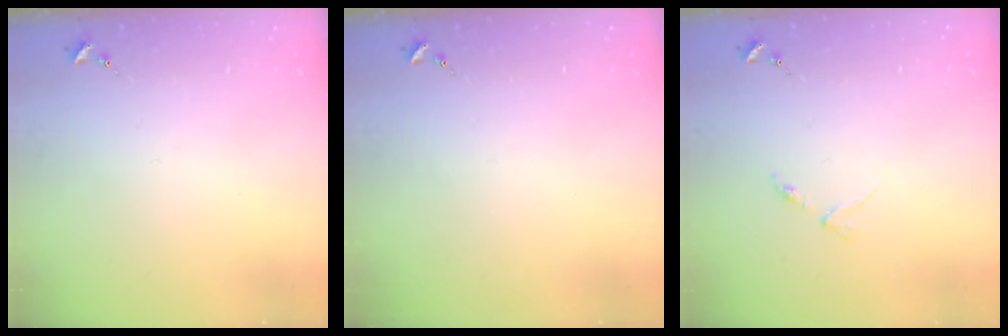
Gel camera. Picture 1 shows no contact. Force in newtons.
{"total": 0.0}
{"total": 2.9, "press": 2.8, "slide": 0.4}